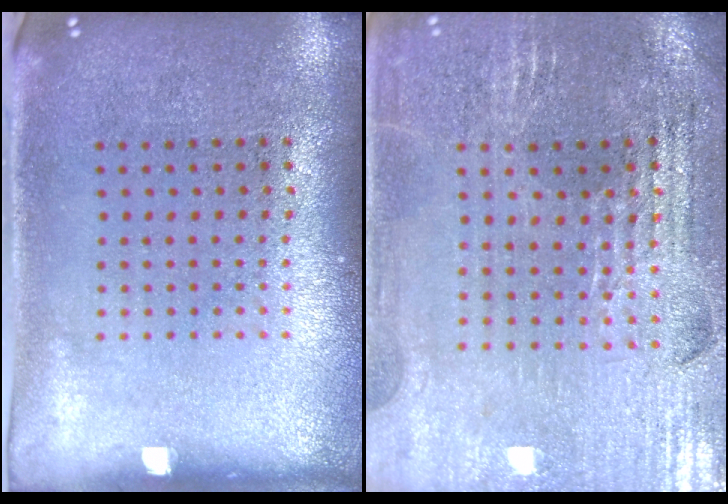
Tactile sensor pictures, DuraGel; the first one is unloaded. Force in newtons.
{"total": 2.9, "press": 2.9, "slide": 0.5}